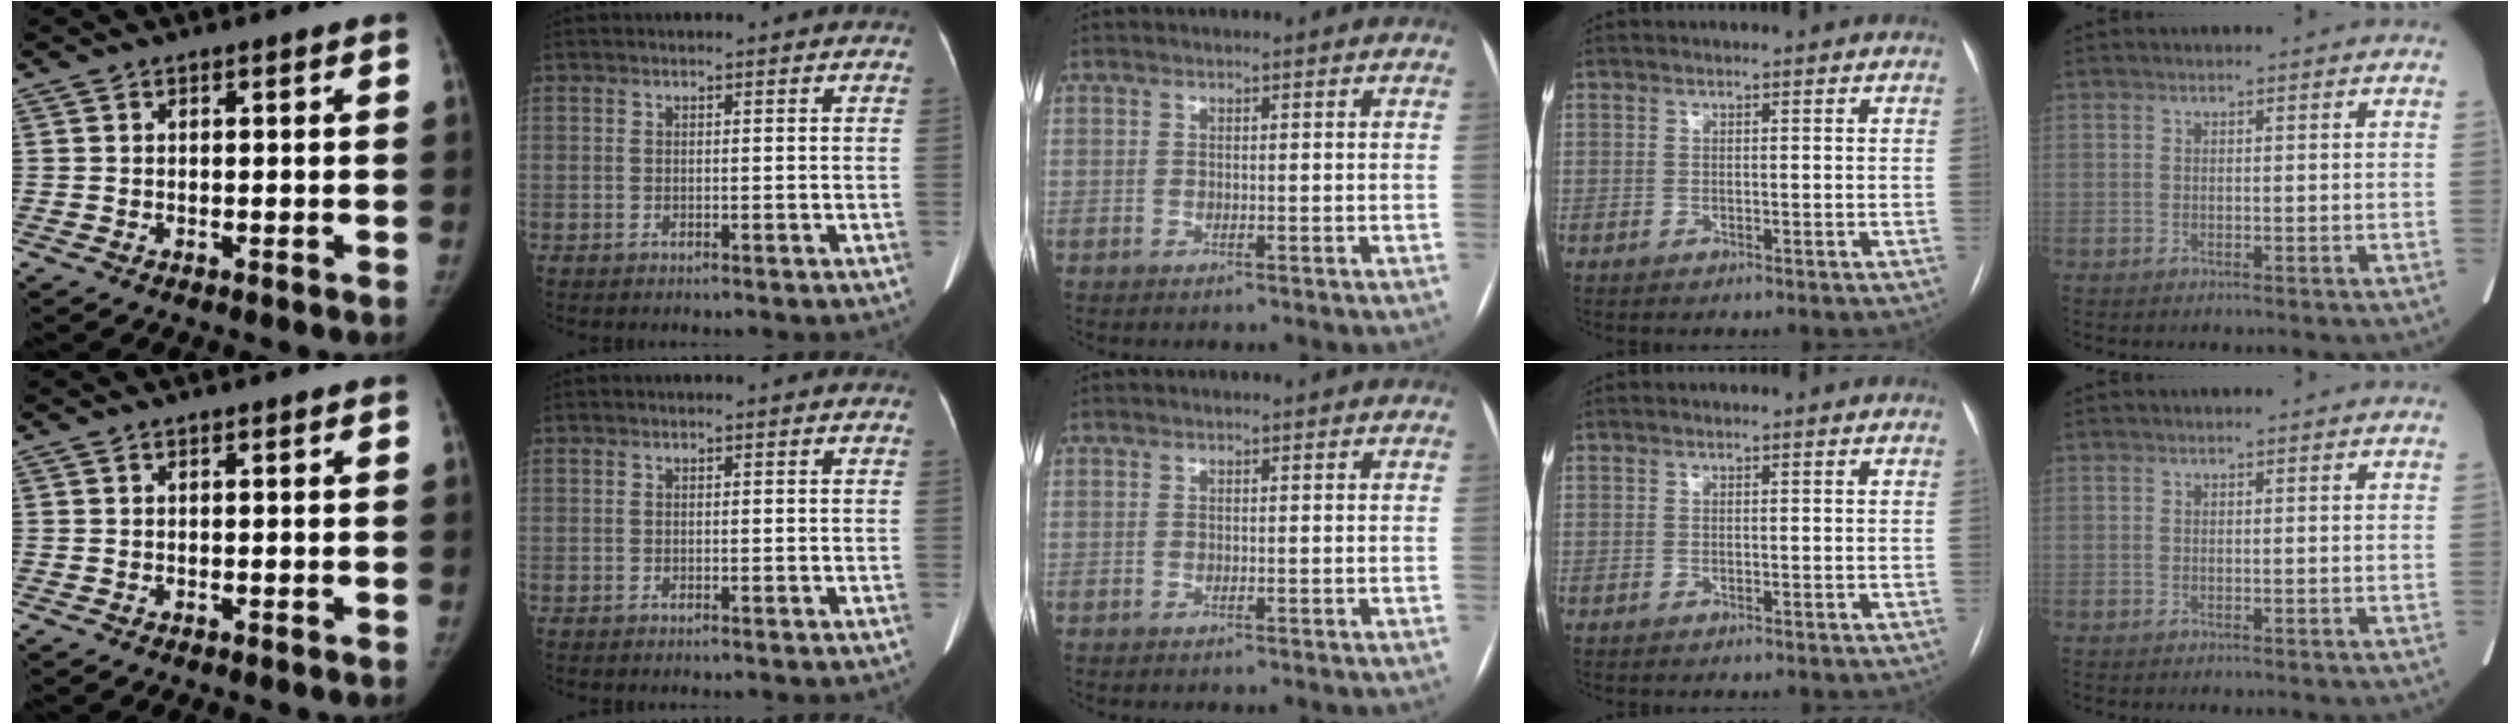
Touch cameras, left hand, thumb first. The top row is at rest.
{}